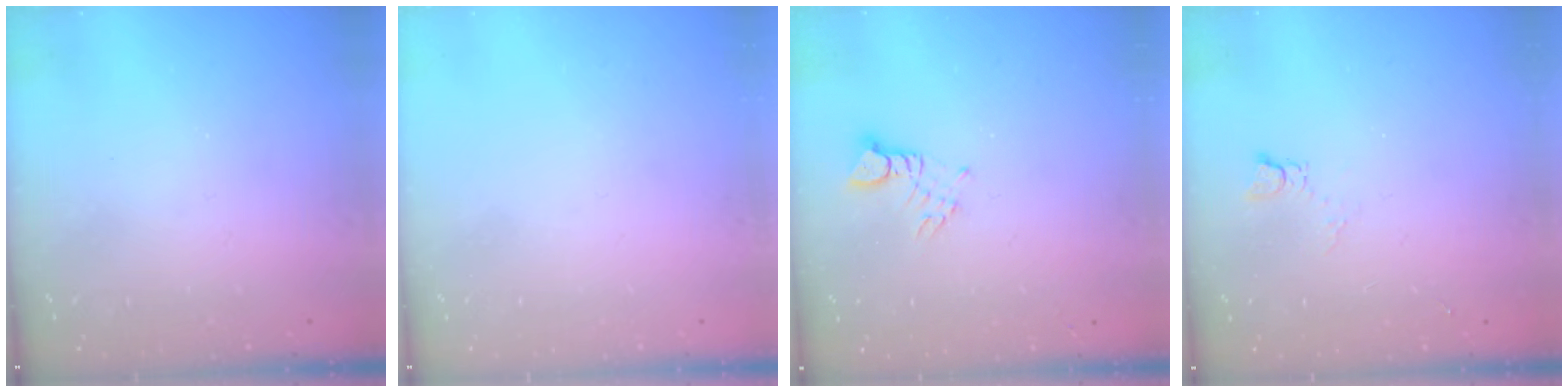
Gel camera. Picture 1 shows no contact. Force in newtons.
{"total": 0.0}
{"total": 2.9, "press": 2.9, "slide": 0.1}
{"total": 2.1, "press": 2.1, "slide": 0.3}